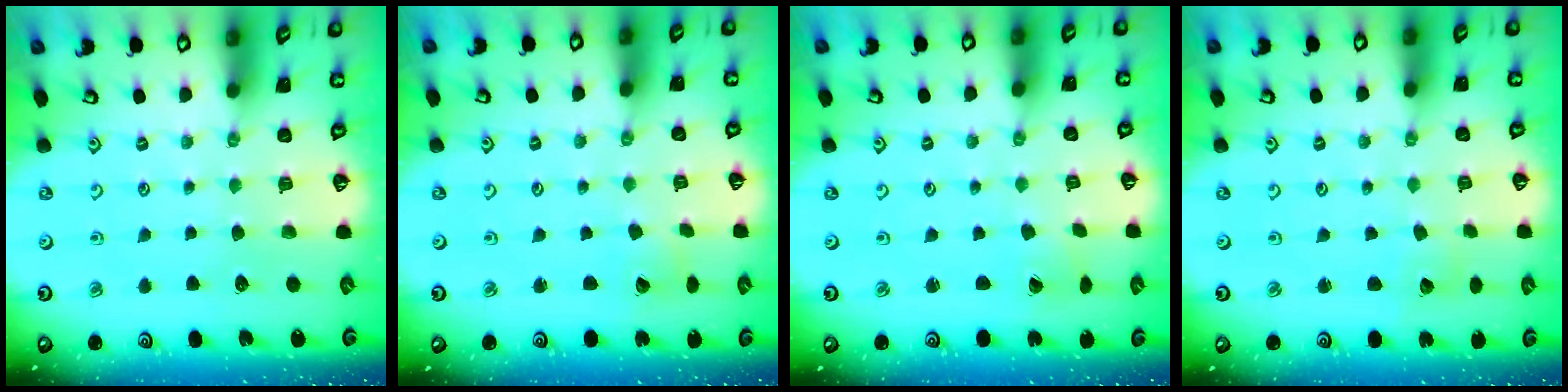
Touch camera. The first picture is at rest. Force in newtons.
{"total": 2.7, "press": 2.7, "slide": 0.3}
{"total": 0.9, "press": 0.8, "slide": 0.4}
{"total": 3.0, "press": 3.0, "slide": 0.3}